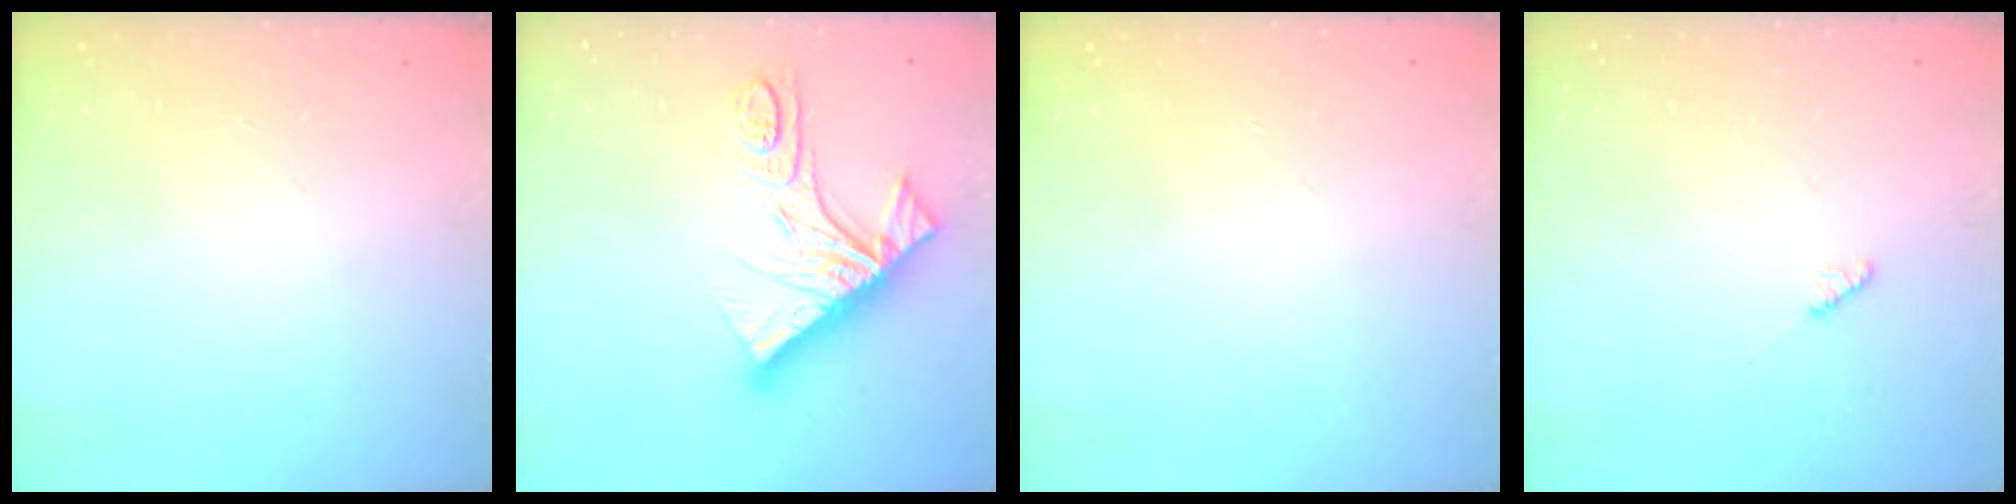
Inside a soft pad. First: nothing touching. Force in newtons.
{"total": 17.9, "press": 17.8, "slide": 2.0}
{"total": 0.0}
{"total": 2.2, "press": 2.2, "slide": 0.3}